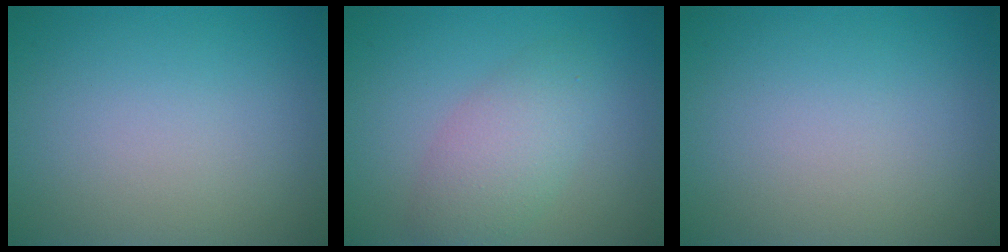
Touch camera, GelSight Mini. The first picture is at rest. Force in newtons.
{"total": 3.7, "press": 3.7, "slide": 0.2}
{"total": 0.0}